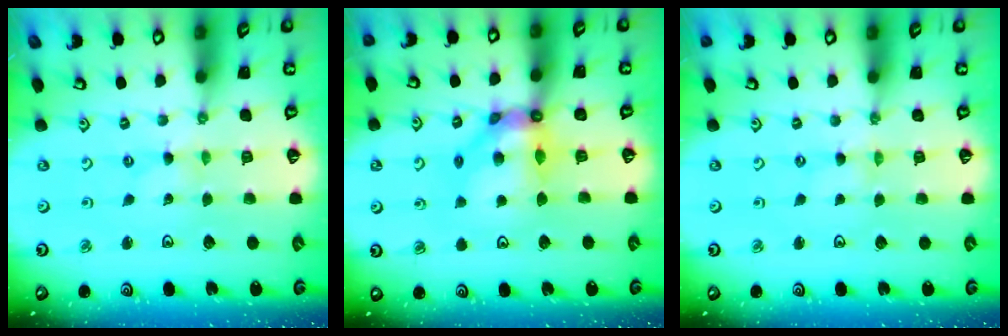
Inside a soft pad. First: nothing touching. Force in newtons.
{"total": 10.6, "press": 10.6, "slide": 1.2}
{"total": 0.0}